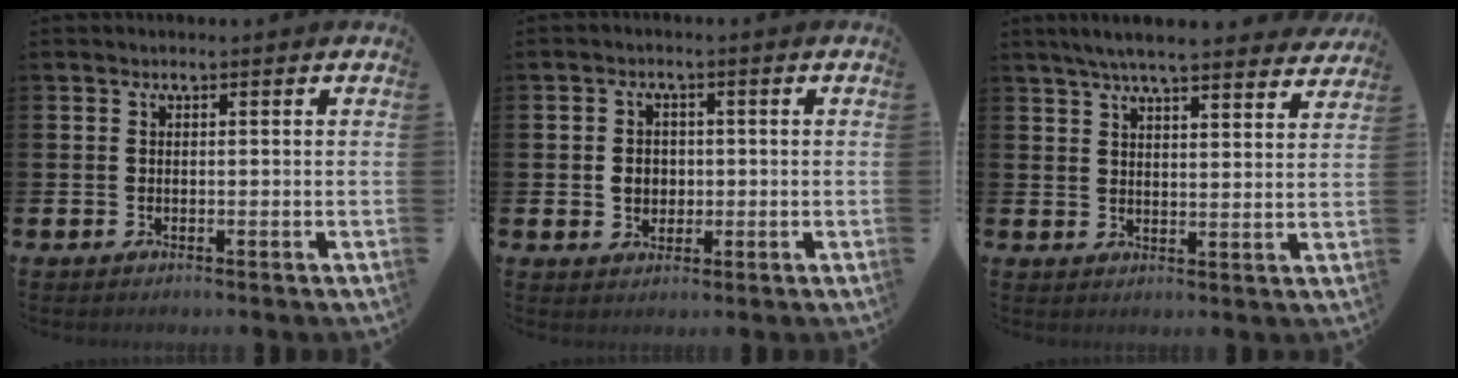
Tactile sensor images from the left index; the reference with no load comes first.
{"total": 2.9, "force": [0.0, 2.6, 1.3], "torque": [-0.009, 0.000, -0.008]}
{"total": 6.3, "force": [5.9, 0.5, 2.0], "torque": [-0.044, -0.028, 0.102]}